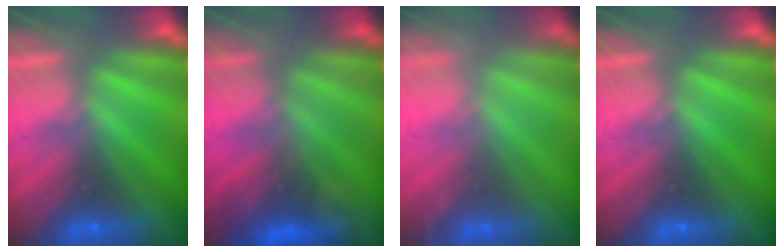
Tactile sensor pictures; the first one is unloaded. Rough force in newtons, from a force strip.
{"total": 4.9}
{"total": 1.5}
{"total": 0.0}